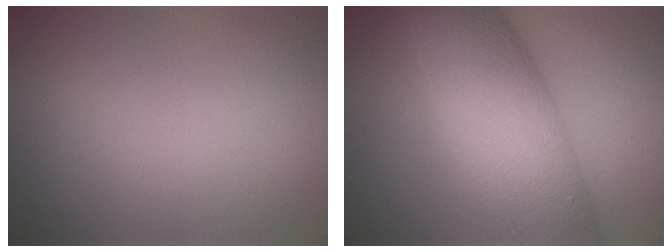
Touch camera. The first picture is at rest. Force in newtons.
{"total": 12.8, "press": 12.8, "slide": 0.3}